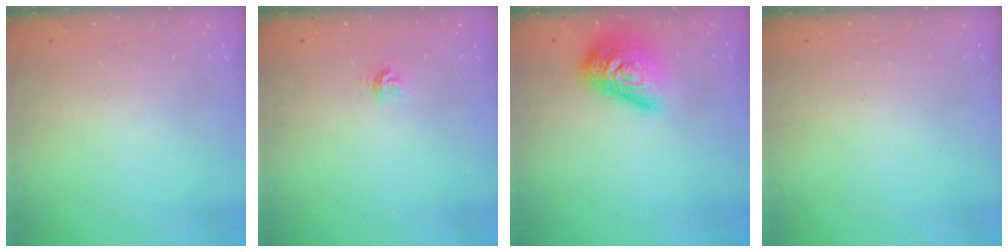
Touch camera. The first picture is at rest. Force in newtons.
{"total": 3.2, "press": 3.2, "slide": 0.2}
{"total": 16.1, "press": 16.1, "slide": 0.9}
{"total": 0.0}